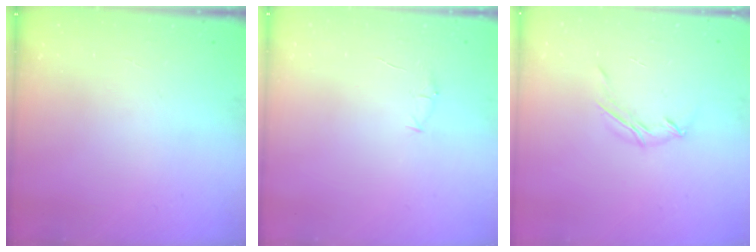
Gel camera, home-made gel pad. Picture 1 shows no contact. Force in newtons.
{"total": 4.0, "press": 3.8, "slide": 1.2}
{"total": 4.4, "press": 4.3, "slide": 0.8}